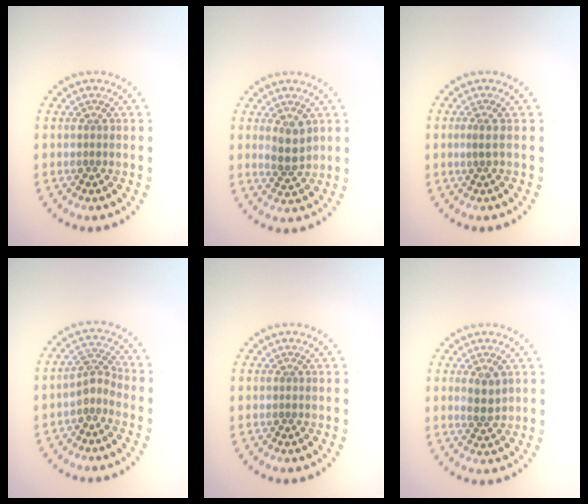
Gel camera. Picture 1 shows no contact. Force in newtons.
{"total": 2.6, "press": 2.5, "slide": 0.9}
{"total": 0.9, "press": 0.5, "slide": 0.7}
{"total": 2.3, "press": 1.6, "slide": 1.6}
{"total": 0.0}
{"total": 1.8, "press": 1.7, "slide": 0.6}